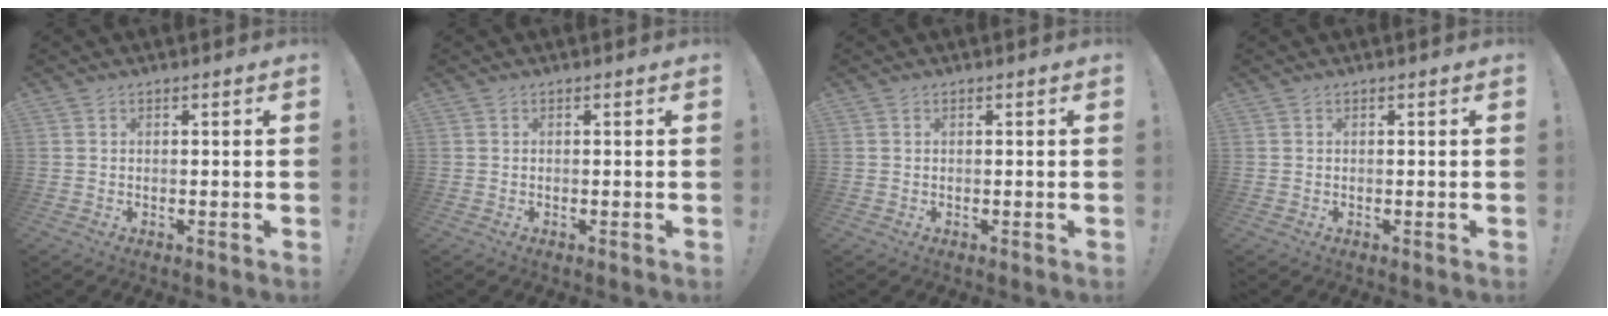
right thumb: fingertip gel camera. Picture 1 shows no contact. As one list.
[{"total": 0.0}, {"total": 0.0}, {"total": 0.0}]